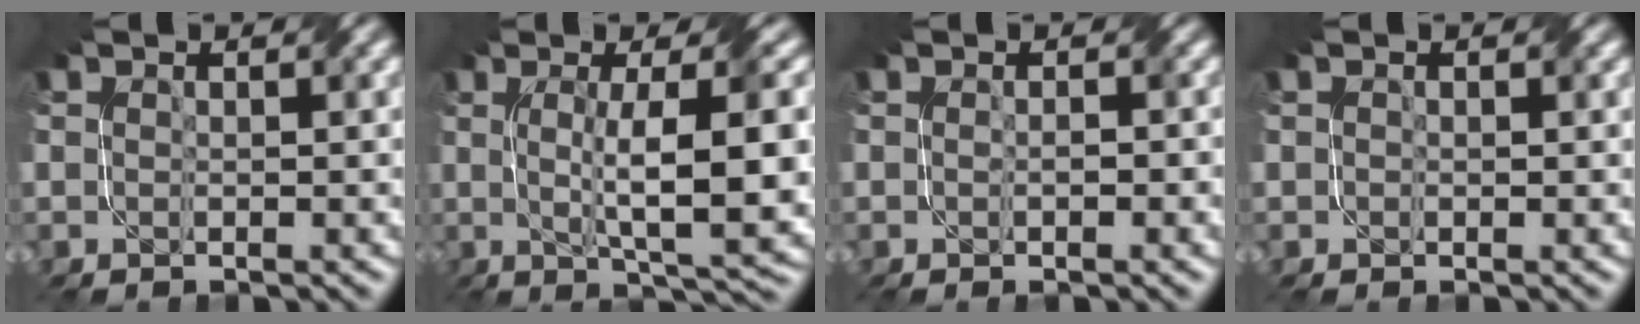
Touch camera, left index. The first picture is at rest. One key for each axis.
{"total": 10.1, "fx": 0.5, "fy": 2.3, "fz": 9.9, "tx": -0.140, "ty": 0.001, "tz": 0.012}
{"total": 1.5, "fx": -0.4, "fy": 0.5, "fz": 1.4, "tx": -0.025, "ty": -0.002, "tz": -0.003}
{"total": 0.6, "fx": 0.4, "fy": 0.4, "fz": 0.2, "tx": -0.003, "ty": -0.001, "tz": 0.003}